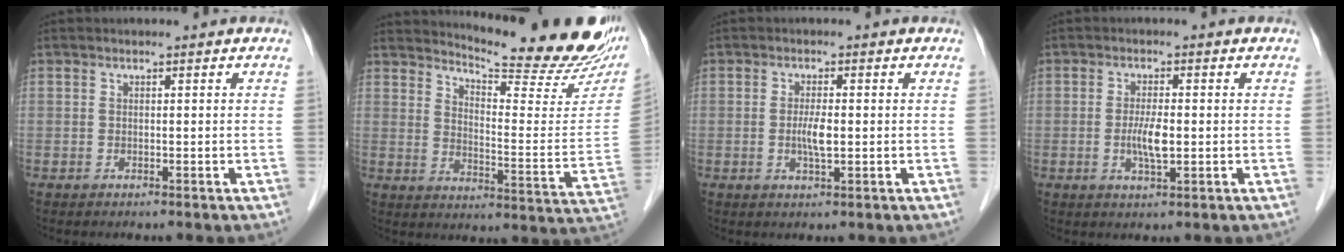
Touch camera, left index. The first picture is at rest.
{"total": 21.3, "force": [19.2, 2.7, 8.8], "torque": [-0.126, -0.085, 0.238]}
{"total": 2.8, "force": [-0.2, 0.4, 2.8], "torque": [-0.058, -0.003, -0.003]}
{"total": 3.7, "force": [-0.5, 0.7, 3.6], "torque": [-0.074, -0.004, -0.007]}